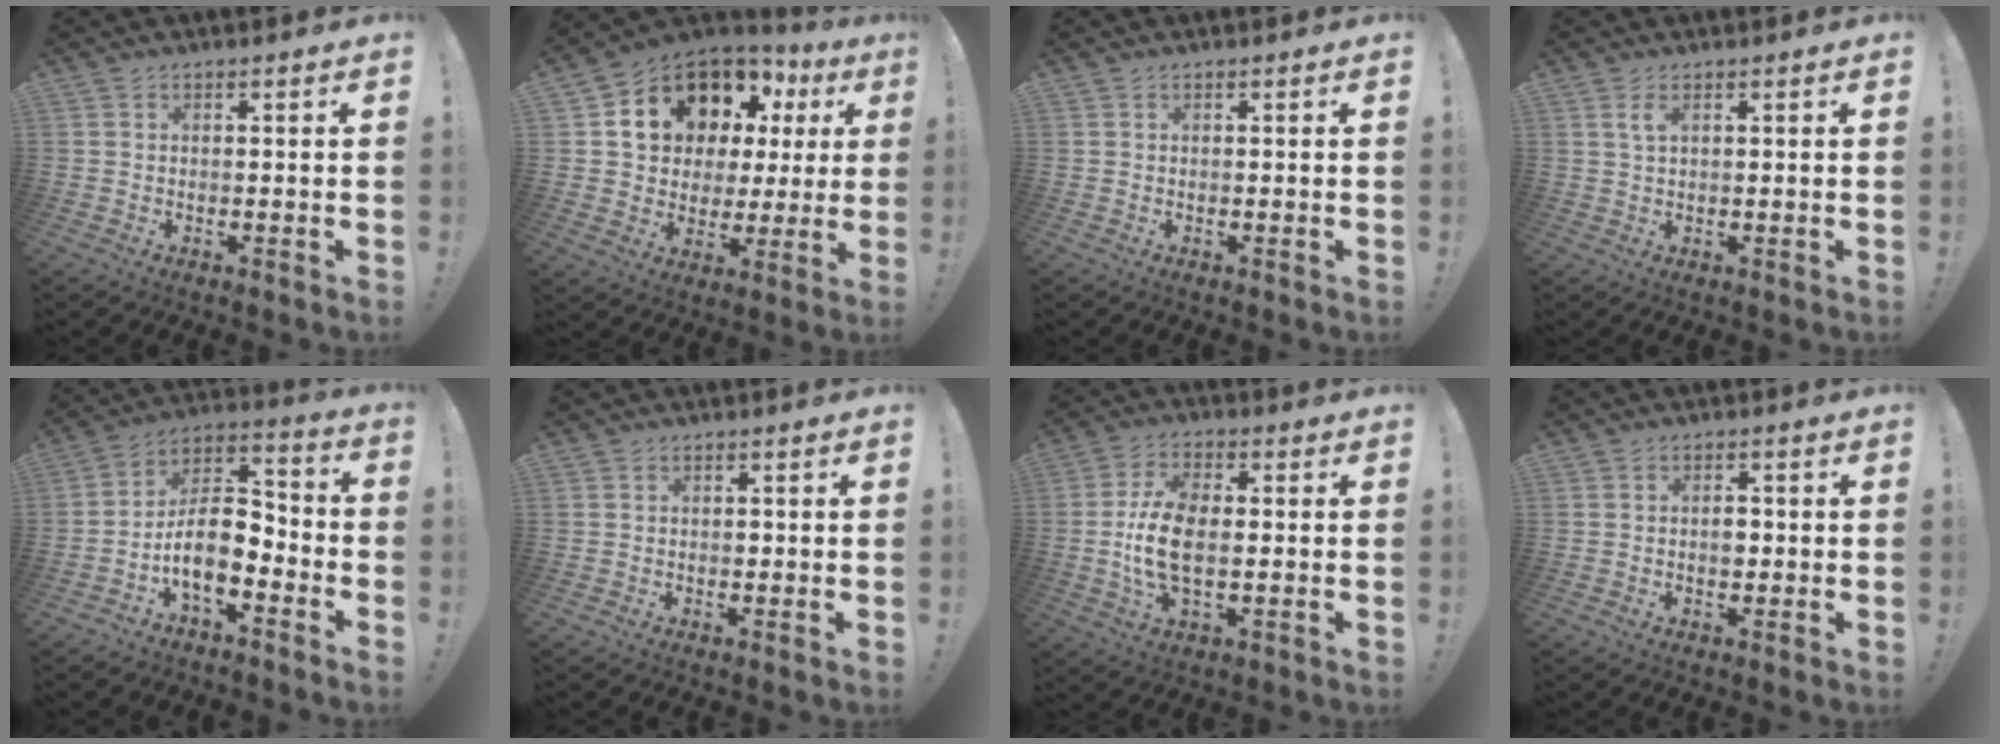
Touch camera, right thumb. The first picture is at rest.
{"total": 14.2, "force": [7.9, 9.7, 6.6], "torque": [-0.104, -0.056, 0.159]}
{"total": 0.0}
{"total": 2.6, "force": [1.2, 0.8, 2.2], "torque": [-0.040, -0.001, 0.019]}
{"total": 12.5, "force": [-5.1, 6.5, 9.3], "torque": [-0.174, 0.016, -0.088]}
{"total": 0.6, "force": [-0.2, 0.5, 0.2], "torque": [-0.004, 0.002, -0.005]}
{"total": 11.9, "force": [-0.7, 6.1, 10.2], "torque": [-0.201, -0.006, -0.014]}
{"total": 3.0, "force": [-0.4, 2.0, 2.2], "torque": [-0.019, 0.000, -0.013]}